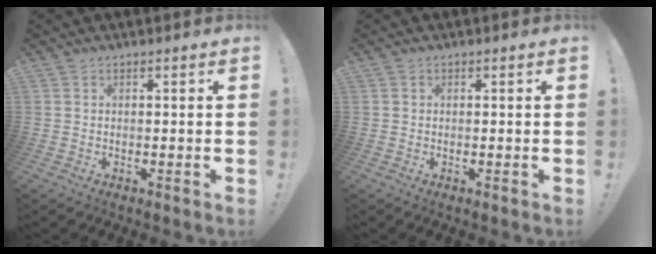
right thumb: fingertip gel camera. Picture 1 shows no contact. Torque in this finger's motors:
{"motor_torque": [-0.44, 0.16, 0.17, 0.06, -0.03]}